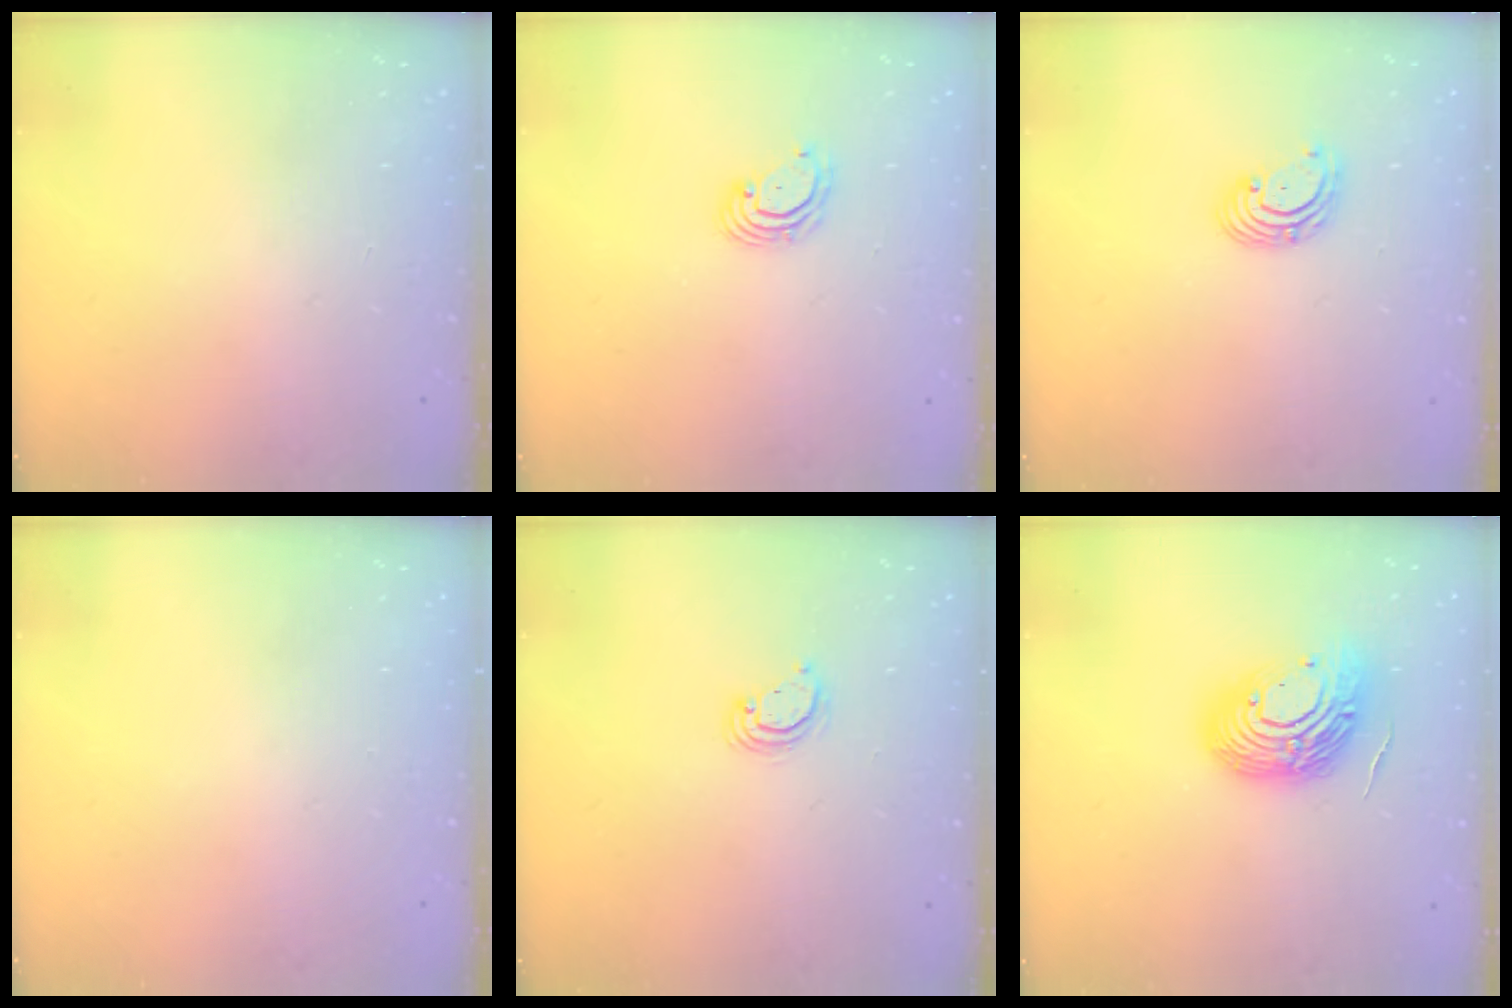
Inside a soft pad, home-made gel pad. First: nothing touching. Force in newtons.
{"total": 3.4, "press": 3.4, "slide": 0.0}
{"total": 2.8, "press": 2.8, "slide": 0.2}
{"total": 0.0}
{"total": 3.9, "press": 3.9, "slide": 0.4}
{"total": 15.7, "press": 15.7, "slide": 1.1}